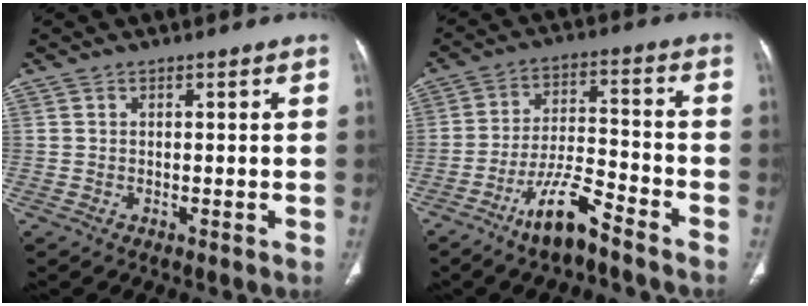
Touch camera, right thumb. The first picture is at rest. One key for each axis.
{"total": 9.7, "fx": -7.0, "fy": 2.2, "fz": 6.4, "tx": -0.118, "ty": 0.049, "tz": -0.128}